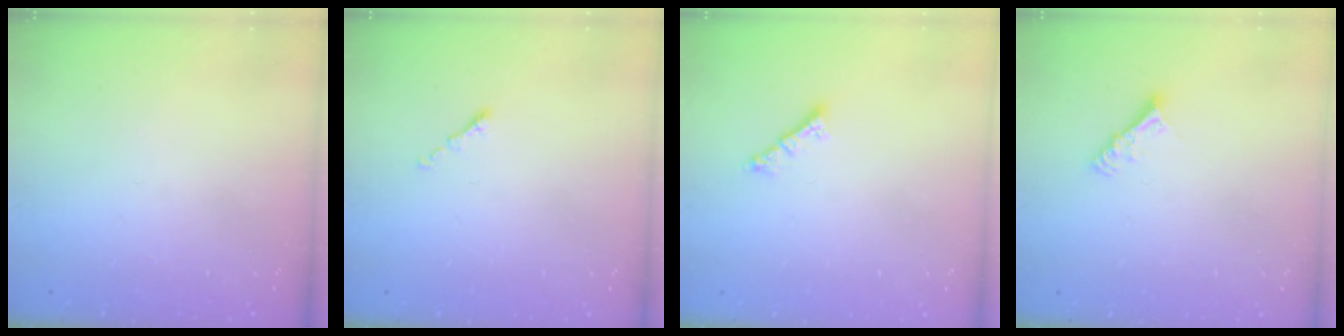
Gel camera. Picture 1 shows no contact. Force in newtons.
{"total": 0.6, "press": 0.5, "slide": 0.2}
{"total": 1.2, "press": 1.2, "slide": 0.3}
{"total": 6.1, "press": 6.1, "slide": 0.5}